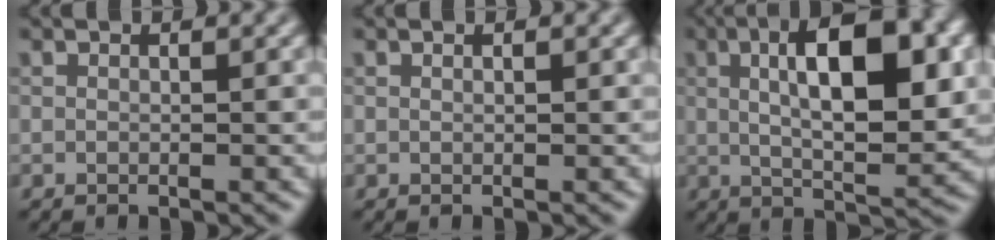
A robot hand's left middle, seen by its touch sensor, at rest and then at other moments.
{"total": 0.0}
{"total": 10.2, "force": [1.5, 3.3, 9.5], "torque": [-0.137, 0.009, 0.027]}